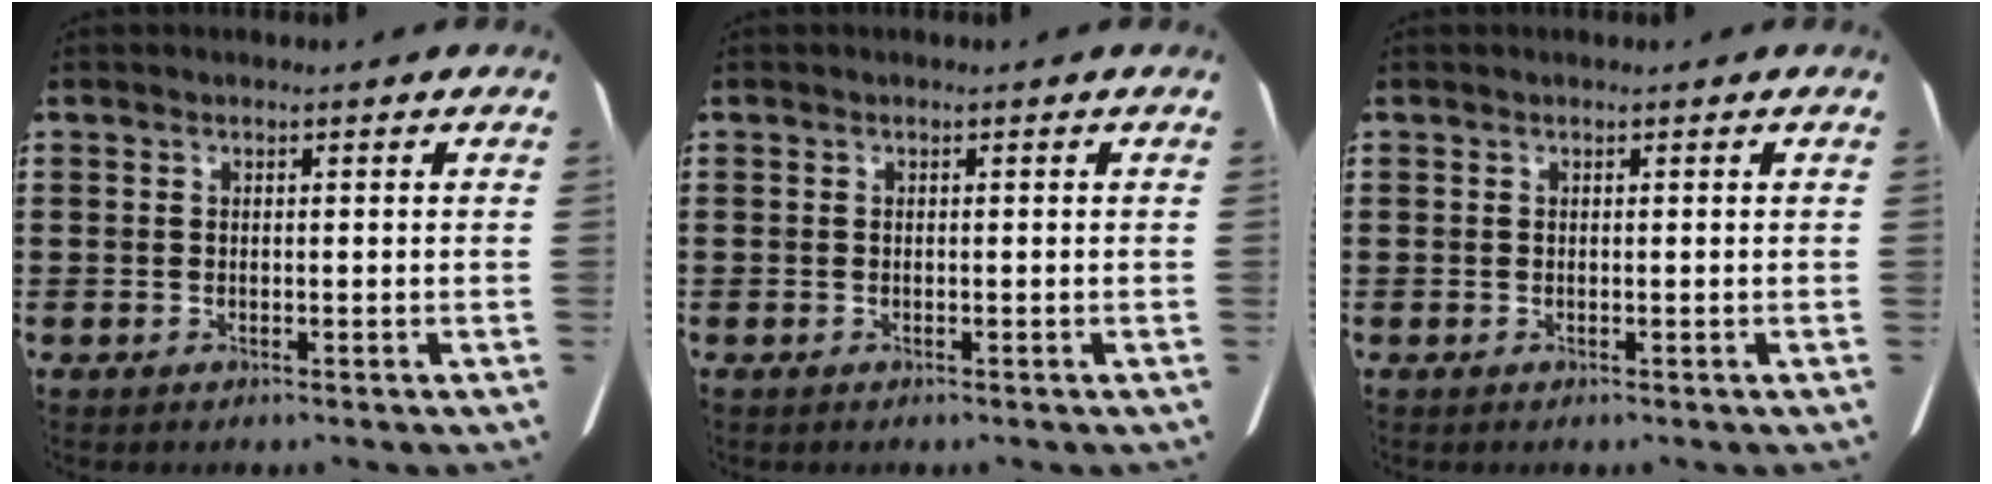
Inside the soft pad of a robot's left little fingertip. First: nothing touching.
{"total": 0.0}
{"total": 0.0}